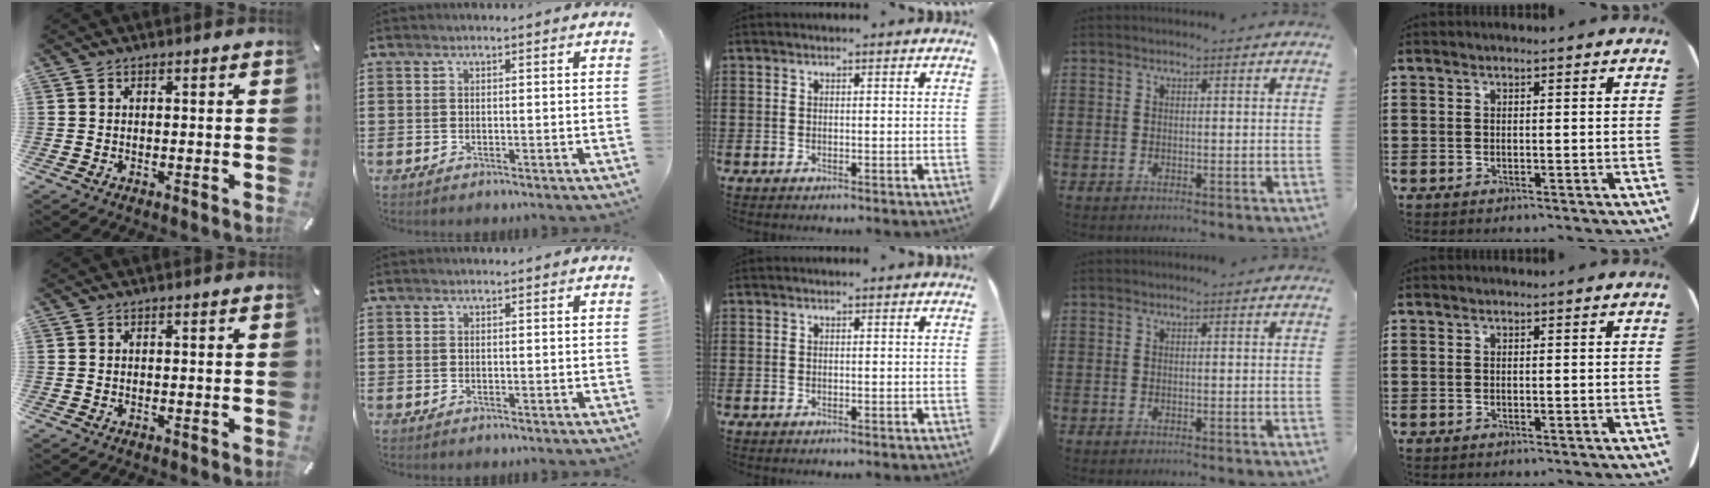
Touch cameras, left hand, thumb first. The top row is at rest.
{}